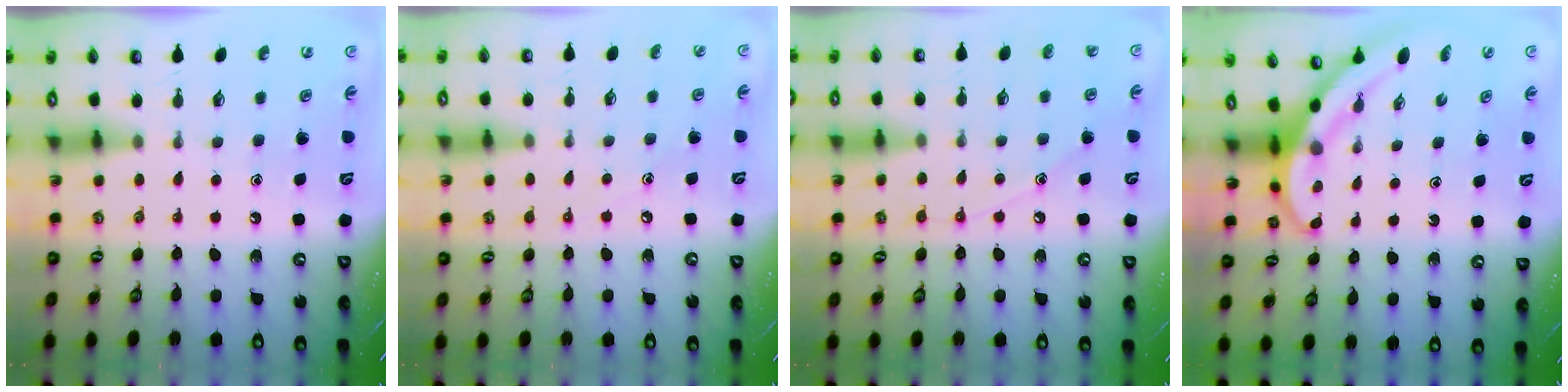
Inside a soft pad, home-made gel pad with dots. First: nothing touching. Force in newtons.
{"total": 4.3, "press": 4.2, "slide": 0.4}
{"total": 7.2, "press": 7.2, "slide": 0.6}
{"total": 3.8, "press": 3.8, "slide": 0.2}